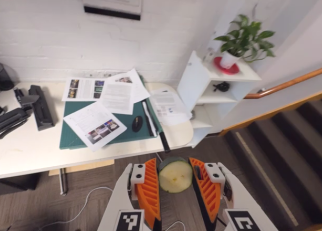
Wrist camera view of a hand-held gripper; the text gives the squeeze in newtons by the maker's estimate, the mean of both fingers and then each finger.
{"total": 11.8, "left": 11.7, "right": 11.8}